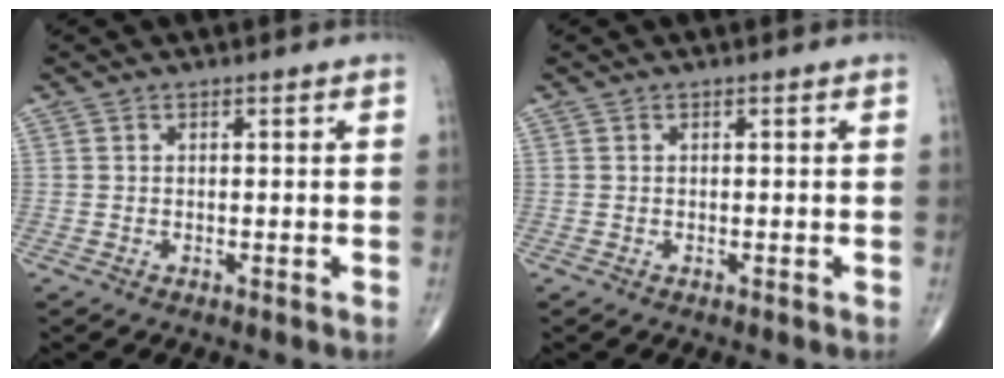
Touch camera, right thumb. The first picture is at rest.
{"total": 0.0}